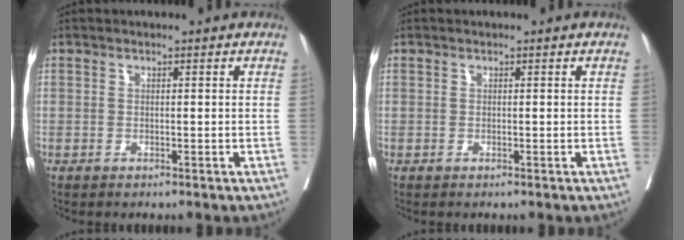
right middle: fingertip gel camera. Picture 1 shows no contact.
{"total": 0.0}